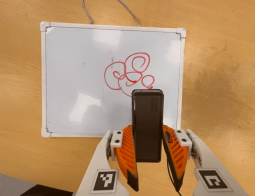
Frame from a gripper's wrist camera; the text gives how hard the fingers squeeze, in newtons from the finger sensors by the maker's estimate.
{"total": 4.5, "left": 3.1, "right": 5.9}